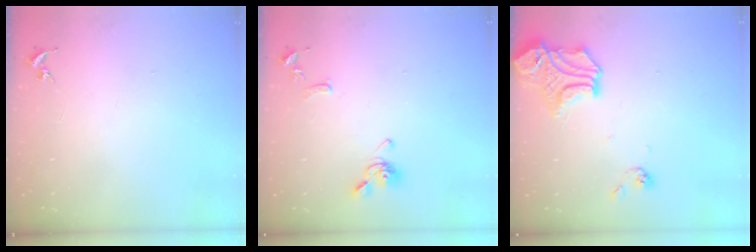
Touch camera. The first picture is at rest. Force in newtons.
{"total": 10.1, "press": 10.1, "slide": 1.2}
{"total": 15.8, "press": 15.8, "slide": 1.5}